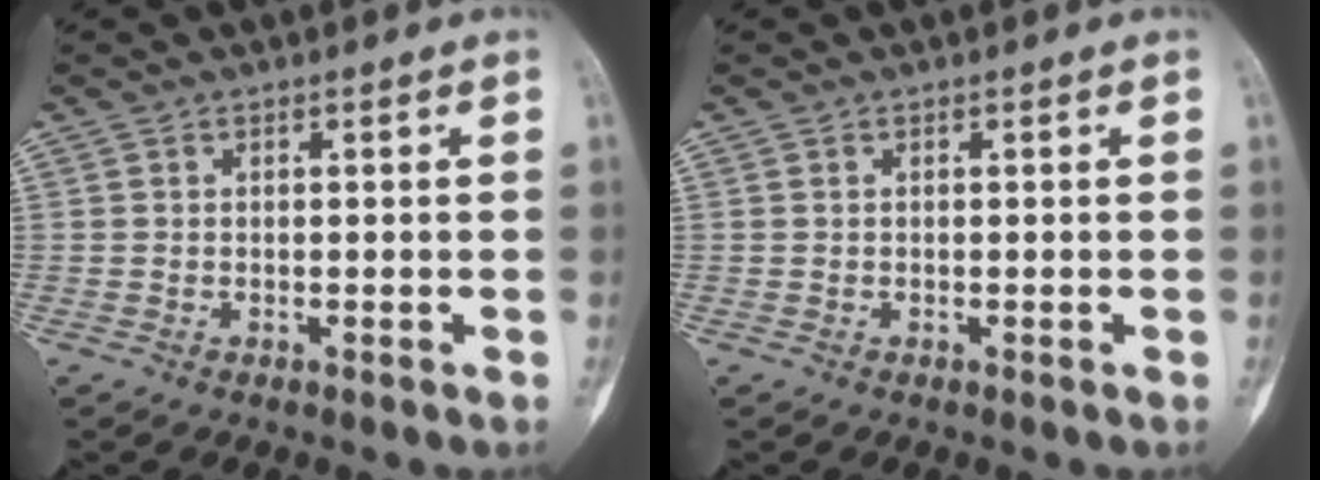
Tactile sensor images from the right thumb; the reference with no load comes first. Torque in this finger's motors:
{"motor_torque": [2.60, 2.32, 0.11, 0.00, 0.02]}